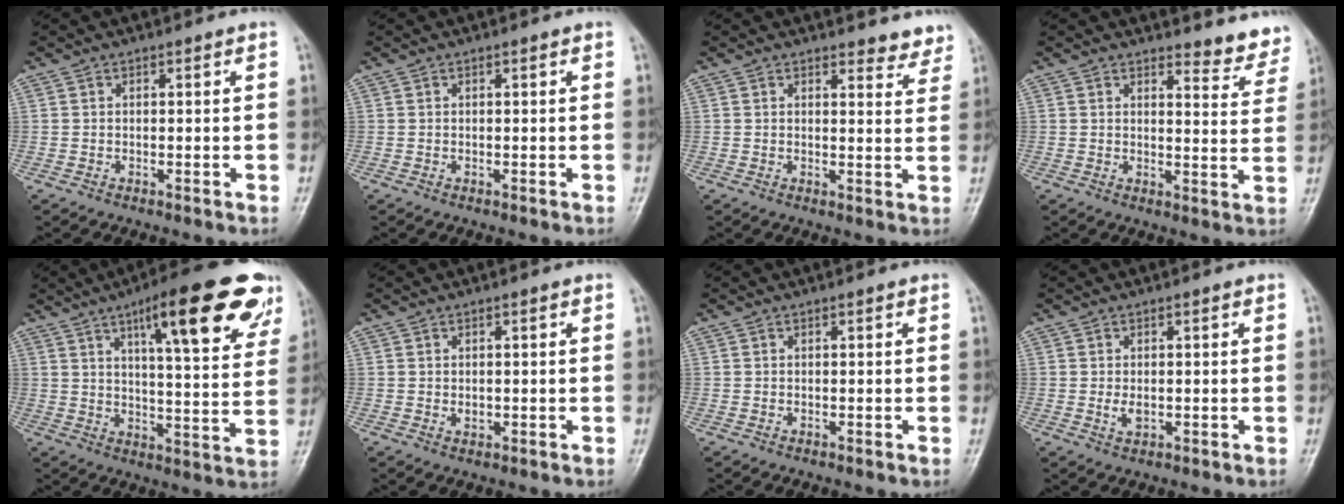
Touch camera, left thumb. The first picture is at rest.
{"total": 0.0}
{"total": 4.9, "force": [4.5, 1.6, 0.8], "torque": [0.019, -0.031, 0.039]}
{"total": 6.8, "force": [6.6, 1.7, 0.6], "torque": [0.019, -0.058, 0.065]}
{"total": 21.1, "force": [11.6, 5.3, 16.8], "torque": [-0.198, -0.029, 0.162]}
{"total": 1.4, "force": [0.1, 1.0, 1.1], "torque": [-0.010, -0.001, 0.006]}
{"total": 0.0}
{"total": 2.2, "force": [0.0, 1.2, 1.9], "torque": [-0.030, -0.005, 0.003]}